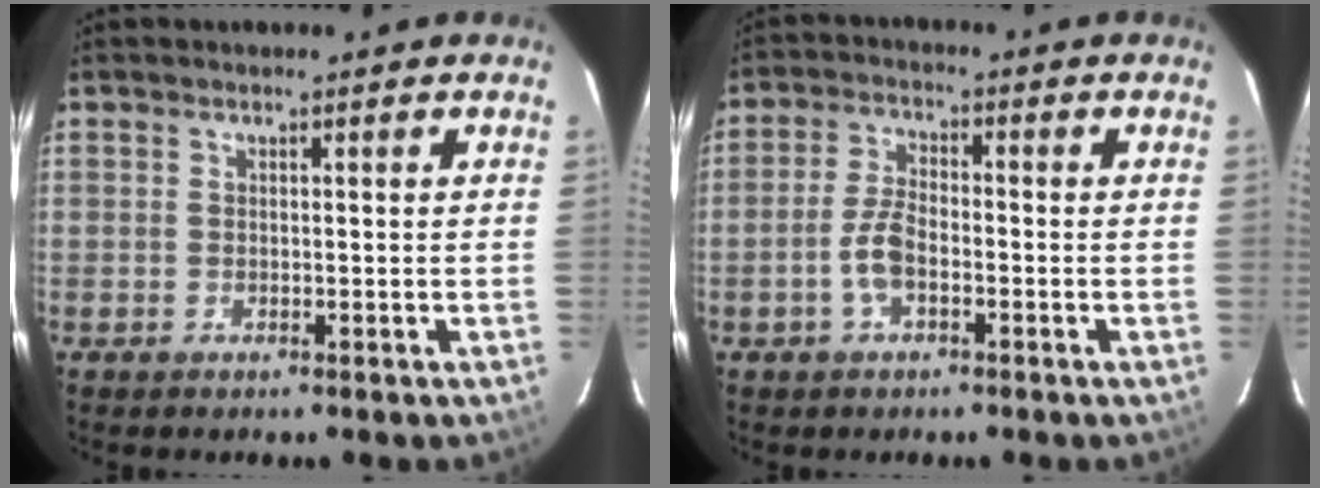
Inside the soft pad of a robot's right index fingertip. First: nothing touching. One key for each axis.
{"total": 5.3, "fx": -2.1, "fy": 2.2, "fz": 4.3, "tx": -0.095, "ty": 0.007, "tz": -0.040}